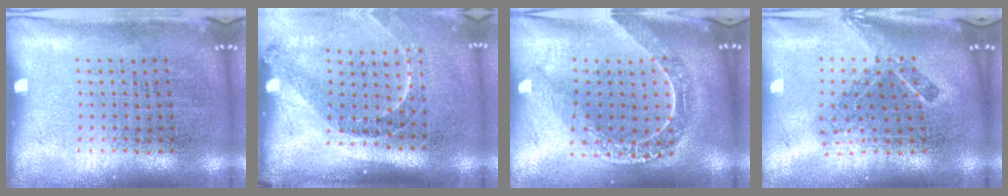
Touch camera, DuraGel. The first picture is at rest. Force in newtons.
{"total": 1.4, "press": 1.3, "slide": 0.7}
{"total": 2.2, "press": 1.8, "slide": 1.1}
{"total": 2.2, "press": 1.5, "slide": 1.6}